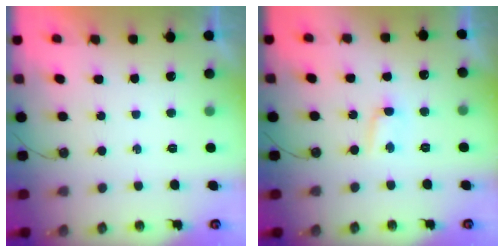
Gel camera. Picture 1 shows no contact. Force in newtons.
{"total": 2.5, "press": 2.3, "slide": 0.8}